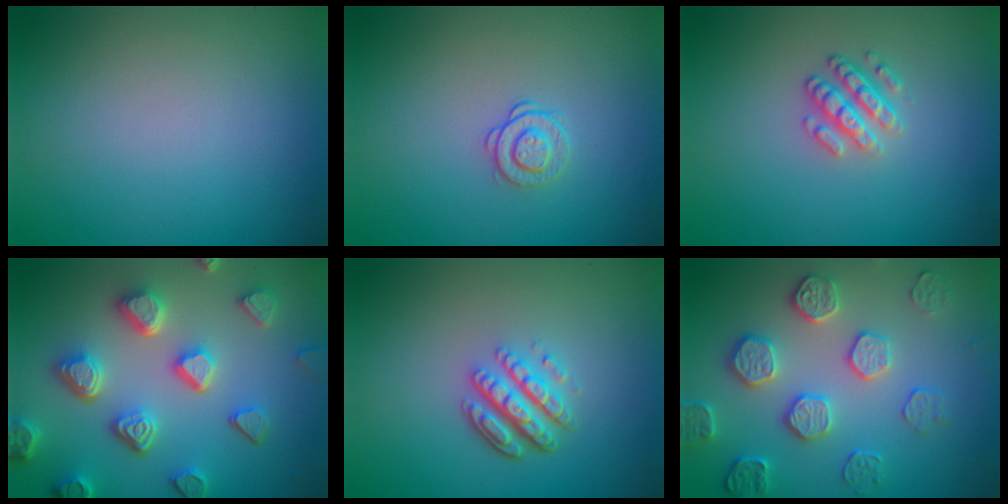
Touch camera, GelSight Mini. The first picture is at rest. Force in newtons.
{"total": 1.6, "press": 1.2, "slide": 1.0}
{"total": 2.6, "press": 2.4, "slide": 1.1}
{"total": 6.7, "press": 5.3, "slide": 4.0}
{"total": 4.7, "press": 3.4, "slide": 3.2}
{"total": 3.9, "press": 3.6, "slide": 1.7}